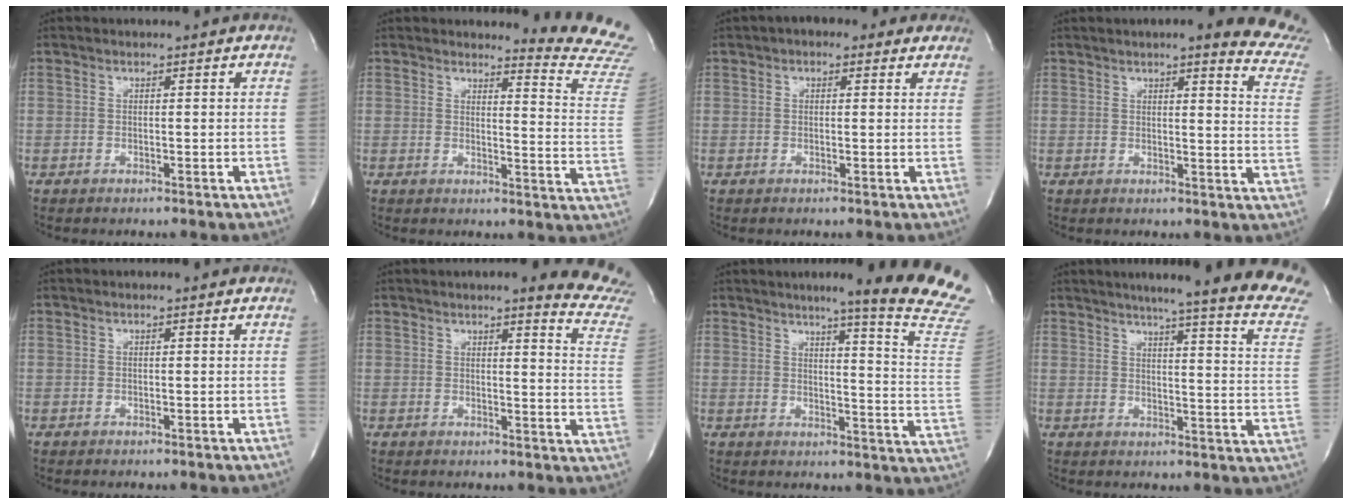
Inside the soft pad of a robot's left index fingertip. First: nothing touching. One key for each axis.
{"total": 12.3, "fx": 12.3, "fy": -1.1, "fz": -0.3, "tx": 0.017, "ty": -0.156, "tz": 0.105}
{"total": 13.6, "fx": 11.0, "fy": 3.3, "fz": 7.2, "tx": -0.104, "ty": 0.043, "tz": 0.144}
{"total": 15.5, "fx": 13.8, "fy": 0.9, "fz": 7.0, "tx": -0.067, "ty": -0.058, "tz": 0.136}
{"total": 0.5, "fx": 0.5, "fy": 0.1, "fz": 0.2, "tx": -0.007, "ty": 0.011, "tz": 0.005}
{"total": 13.1, "fx": 12.3, "fy": -0.3, "fz": 4.6, "tx": -0.041, "ty": -0.087, "tz": 0.113}
{"total": 18.3, "fx": 15.2, "fy": -1.9, "fz": 9.9, "tx": -0.127, "ty": -0.099, "tz": 0.172}
{"total": 25.9, "fx": 22.6, "fy": 0.0, "fz": 12.6, "tx": -0.162, "ty": -0.091, "tz": 0.260}